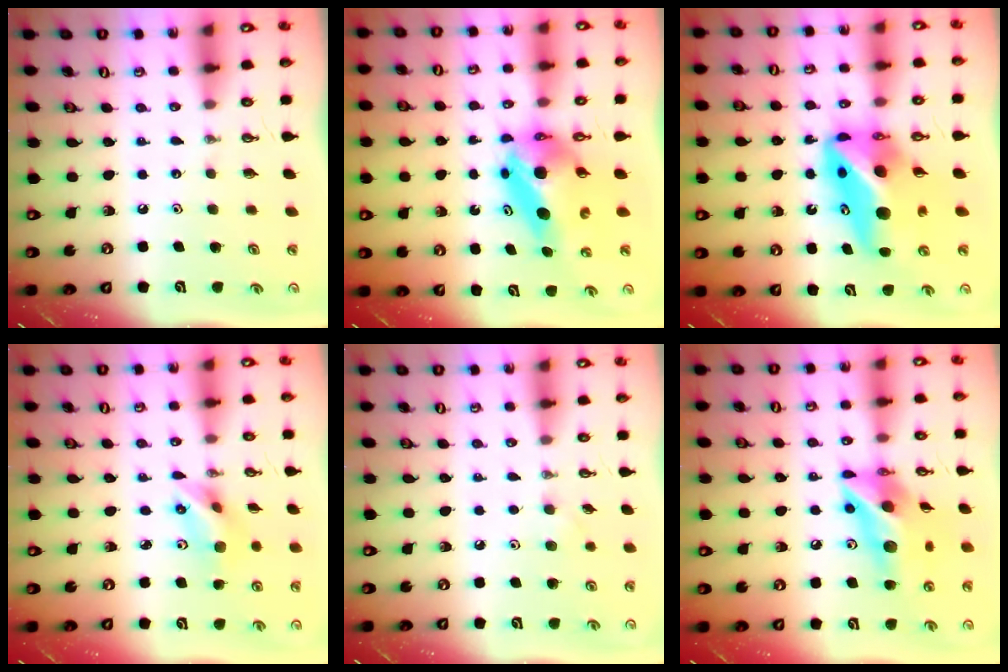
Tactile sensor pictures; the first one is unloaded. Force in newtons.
{"total": 7.8, "press": 7.8, "slide": 0.6}
{"total": 15.5, "press": 15.2, "slide": 3.1}
{"total": 7.6, "press": 7.1, "slide": 2.9}
{"total": 5.3, "press": 5.1, "slide": 1.3}
{"total": 15.6, "press": 15.6, "slide": 1.5}